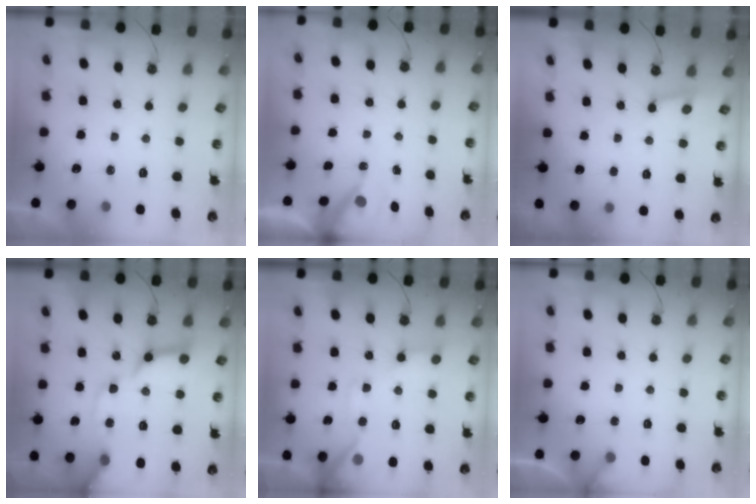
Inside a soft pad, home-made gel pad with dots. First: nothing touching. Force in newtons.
{"total": 7.1, "press": 7.1, "slide": 0.2}
{"total": 3.7, "press": 3.6, "slide": 0.8}
{"total": 20.4, "press": 20.2, "slide": 2.7}
{"total": 13.4, "press": 13.3, "slide": 1.7}
{"total": 3.6, "press": 3.6, "slide": 0.2}